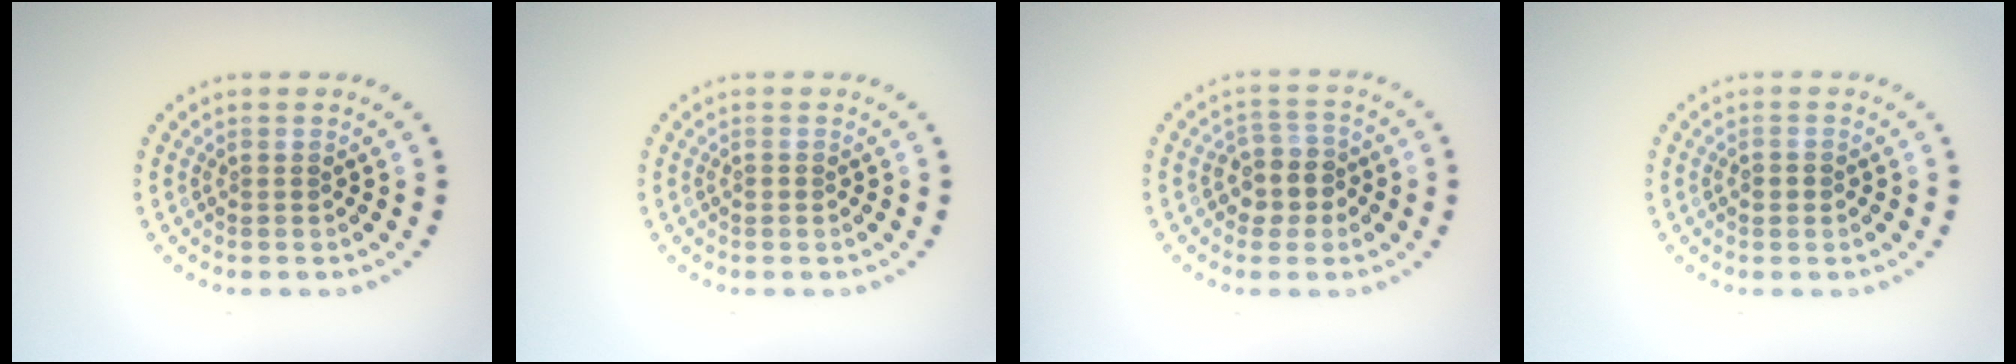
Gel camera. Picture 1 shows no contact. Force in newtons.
{"total": 0.5, "press": 0.5, "slide": 0.1}
{"total": 2.7, "press": 2.5, "slide": 1.0}
{"total": 1.3, "press": 1.3, "slide": 0.1}